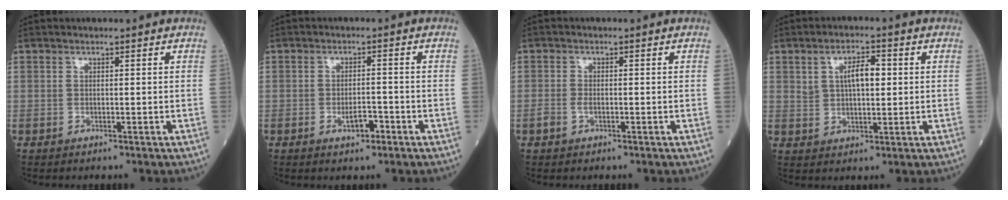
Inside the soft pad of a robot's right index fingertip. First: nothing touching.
{"total": 2.9, "force": [-1.5, 1.1, 2.2], "torque": [-0.035, 0.003, -0.023]}
{"total": 1.4, "force": [-0.5, 0.8, 1.1], "torque": [-0.022, 0.002, -0.009]}
{"total": 5.2, "force": [1.3, 2.1, 4.5], "torque": [-0.078, 0.010, 0.025]}